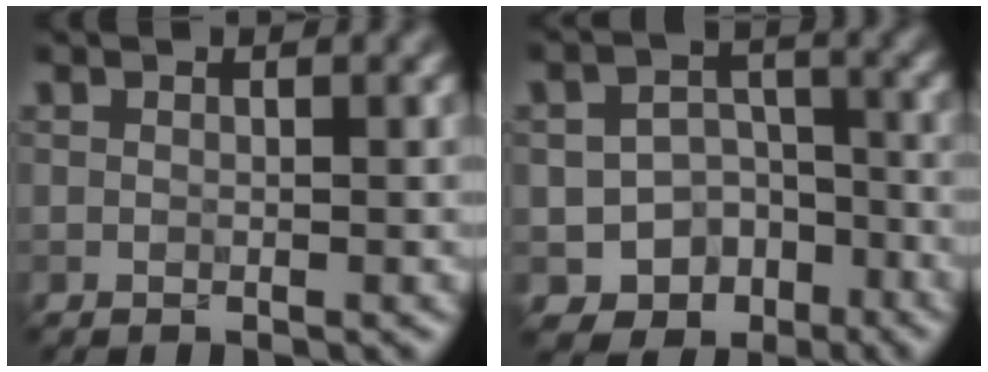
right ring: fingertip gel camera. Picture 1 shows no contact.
{"total": 6.4, "force": [-3.8, 4.8, 2.0], "torque": [-0.006, 0.003, -0.059]}